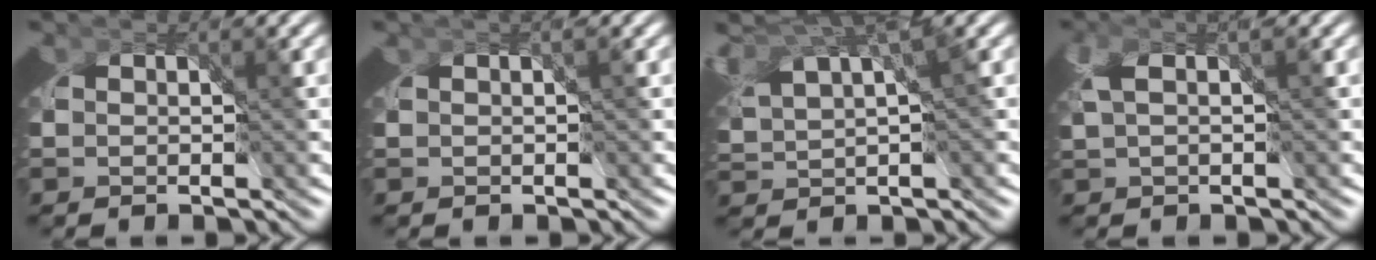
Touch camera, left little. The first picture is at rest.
{"total": 0.5, "force": [0.3, 0.1, 0.4], "torque": [0.000, 0.007, 0.004]}
{"total": 3.2, "force": [1.5, 1.4, 2.4], "torque": [-0.024, 0.016, 0.026]}
{"total": 1.2, "force": [0.0, -0.1, 1.2], "torque": [-0.011, 0.014, -0.003]}